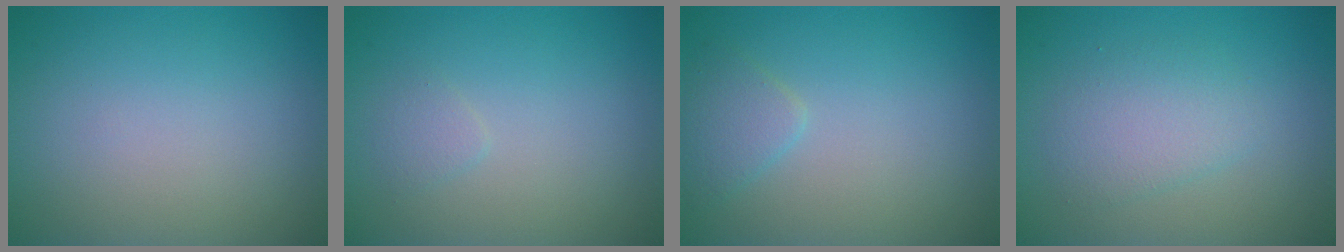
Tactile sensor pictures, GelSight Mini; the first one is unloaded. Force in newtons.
{"total": 0.8, "press": 0.8, "slide": 0.0}
{"total": 1.7, "press": 1.7, "slide": 0.1}
{"total": 2.7, "press": 2.7, "slide": 0.1}